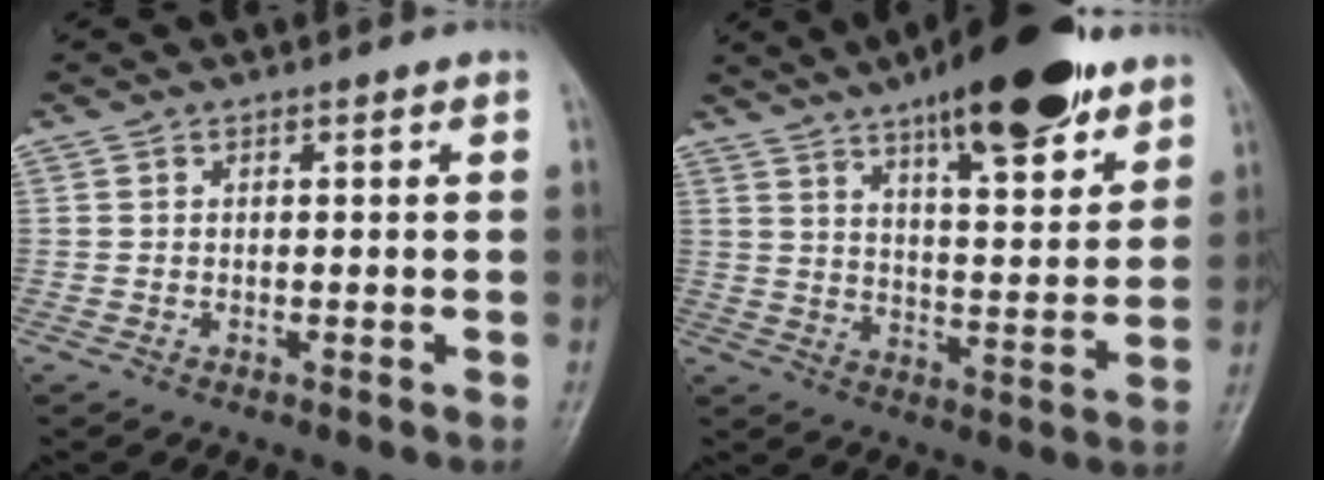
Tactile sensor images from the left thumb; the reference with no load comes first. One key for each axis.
{"total": 19.6, "fx": 13.0, "fy": 5.8, "fz": 13.5, "tx": -0.172, "ty": -0.057, "tz": 0.201}